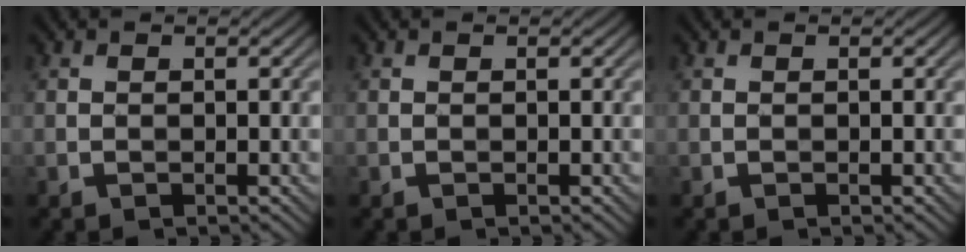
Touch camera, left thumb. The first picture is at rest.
{"total": 0.0}
{"total": 0.0}